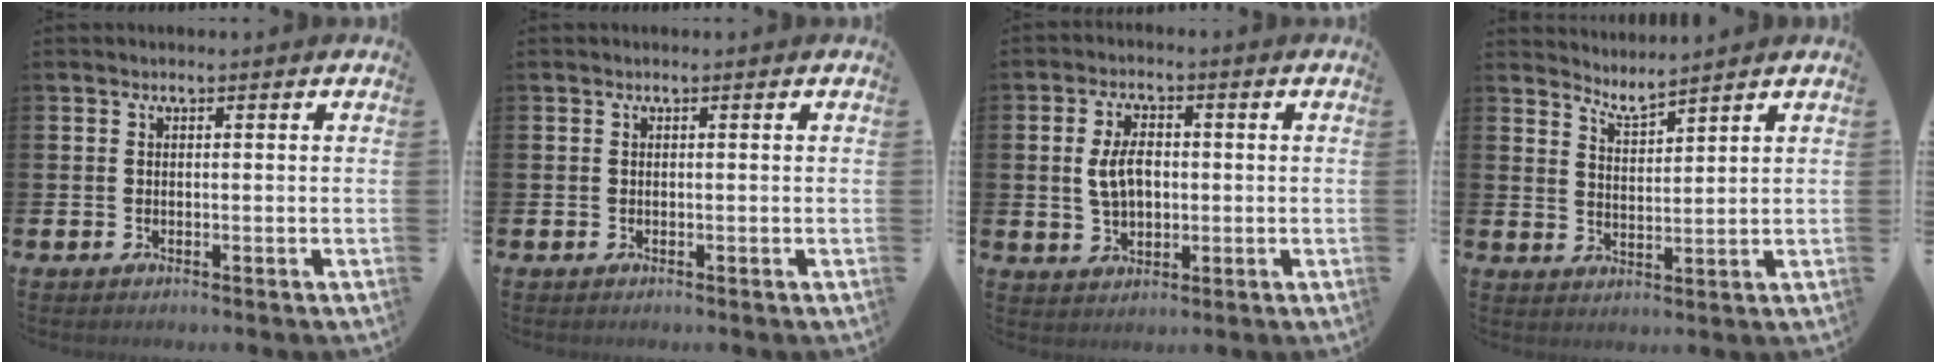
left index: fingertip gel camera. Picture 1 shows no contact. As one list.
[{"total": 0.0}, {"total": 5.2, "force": [0.5, 3.2, 4.0], "torque": [-0.066, 0.006, 0.004]}, {"total": 3.8, "force": [3.7, -0.2, 0.4], "torque": [-0.024, -0.020, 0.068]}]